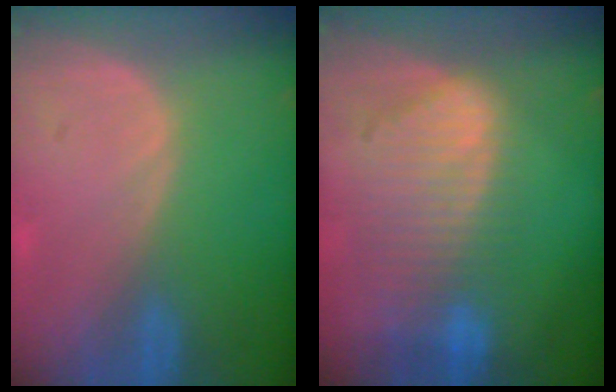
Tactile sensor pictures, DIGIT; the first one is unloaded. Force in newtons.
{"total": 9.3, "press": 8.2, "slide": 4.5}